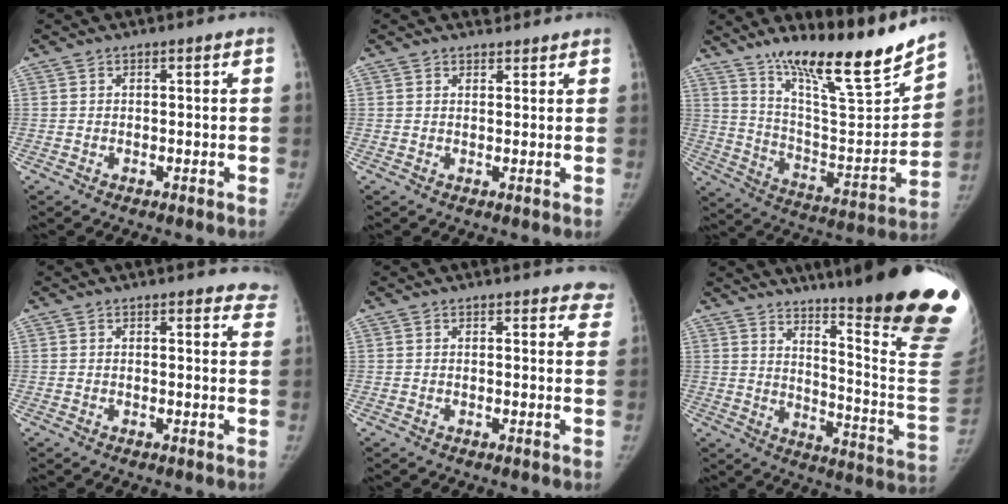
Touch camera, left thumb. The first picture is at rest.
{"total": 1.6, "force": [1.3, 0.9, -0.2], "torque": [0.018, -0.009, 0.013]}
{"total": 22.5, "force": [17.6, 2.8, 13.8], "torque": [-0.190, -0.107, 0.295]}
{"total": 5.2, "force": [4.6, 2.0, 1.0], "torque": [0.028, -0.020, 0.028]}
{"total": 4.3, "force": [3.8, 1.9, 0.6], "torque": [0.034, -0.017, 0.017]}
{"total": 29.1, "force": [21.1, 2.6, 19.9], "torque": [-0.197, -0.175, 0.276]}